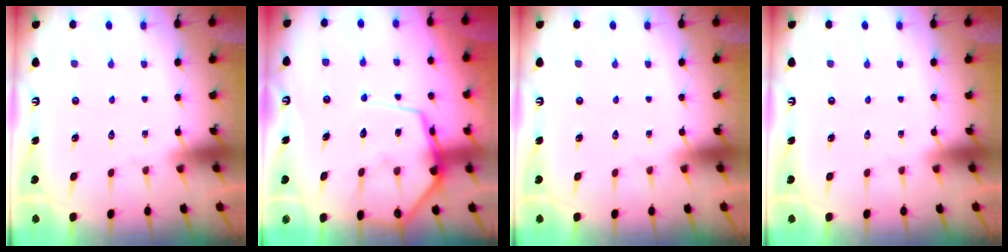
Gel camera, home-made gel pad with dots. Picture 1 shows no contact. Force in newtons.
{"total": 14.0, "press": 14.0, "slide": 1.4}
{"total": 0.0}
{"total": 0.0}